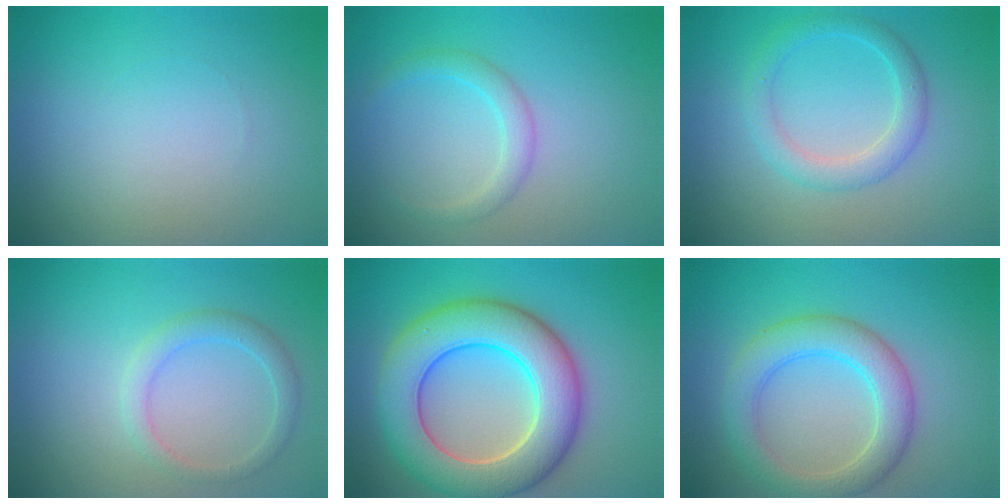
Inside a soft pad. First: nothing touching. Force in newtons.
{"total": 1.9, "press": 1.9, "slide": 0.0}
{"total": 2.8, "press": 2.8, "slide": 0.0}
{"total": 2.2, "press": 2.2, "slide": 0.1}
{"total": 10.2, "press": 10.1, "slide": 0.6}
{"total": 4.9, "press": 4.9, "slide": 0.2}